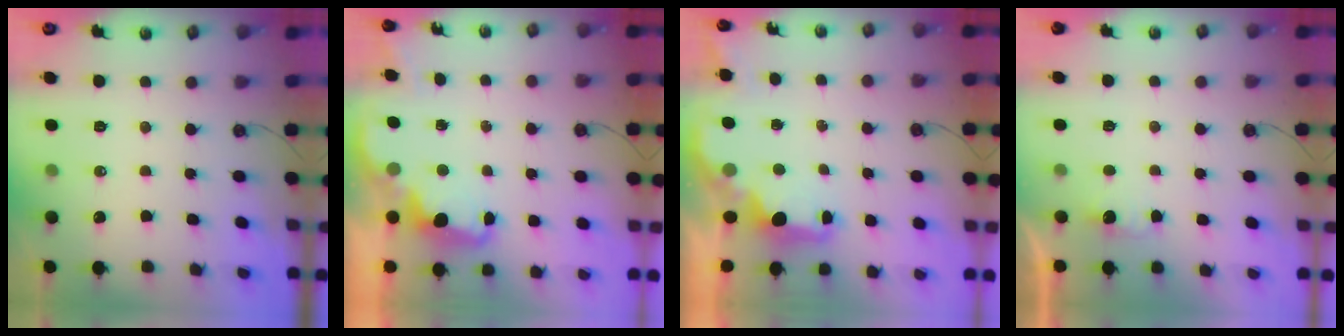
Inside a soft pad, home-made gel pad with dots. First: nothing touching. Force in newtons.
{"total": 2.4, "press": 2.4, "slide": 0.5}
{"total": 1.8, "press": 1.7, "slide": 0.6}
{"total": 1.5, "press": 1.2, "slide": 0.8}